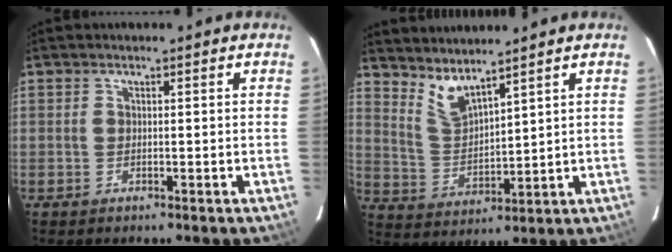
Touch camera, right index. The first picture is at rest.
{"total": 6.3, "force": [5.3, 1.1, 3.1], "torque": [-0.061, -0.011, 0.113]}